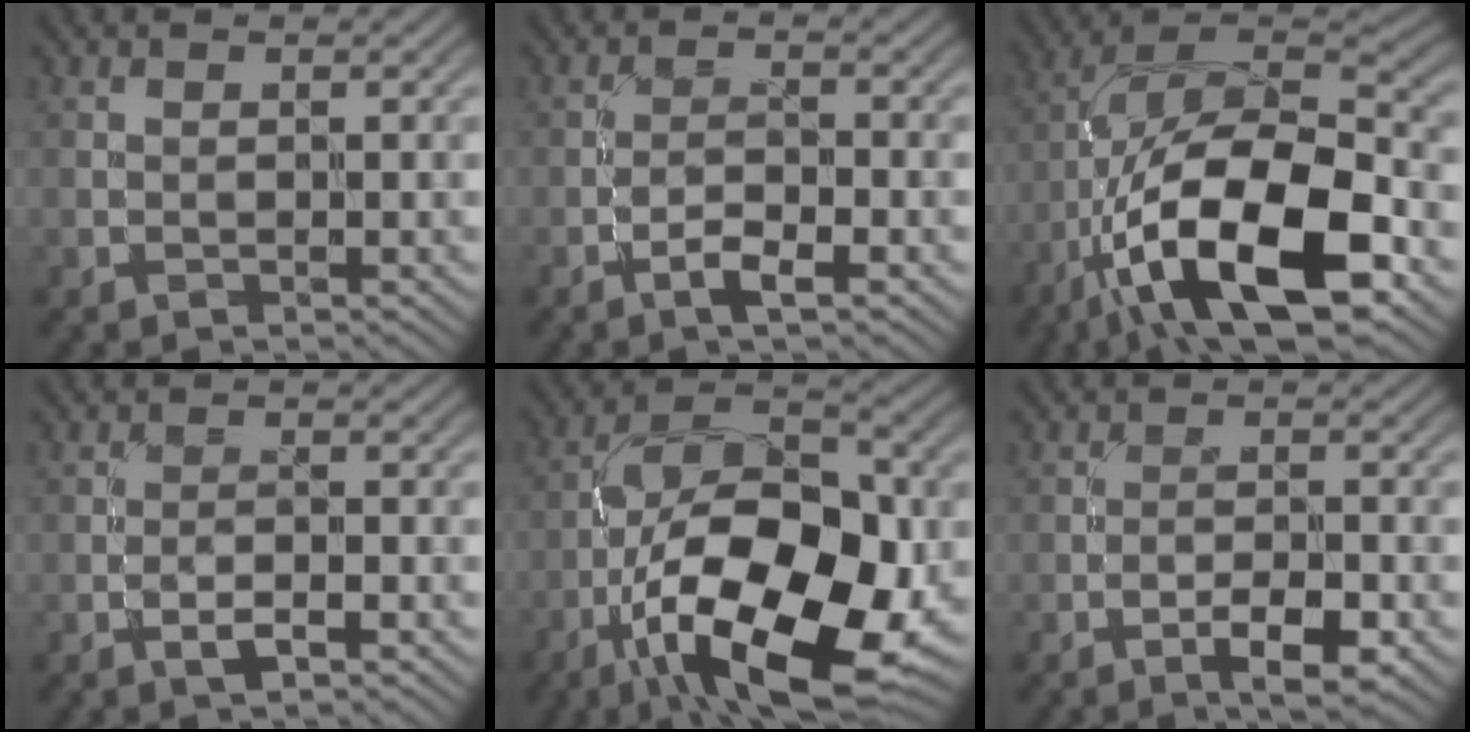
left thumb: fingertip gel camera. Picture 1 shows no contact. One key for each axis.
{"total": 2.6, "fx": -1.8, "fy": 0.6, "fz": 1.9, "tx": -0.037, "ty": 0.007, "tz": -0.037}
{"total": 18.1, "fx": -7.8, "fy": 7.3, "fz": 14.7, "tx": -0.266, "ty": 0.003, "tz": -0.146}
{"total": 1.7, "fx": -1.0, "fy": 0.4, "fz": 1.3, "tx": -0.023, "ty": 0.006, "tz": -0.019}
{"total": 18.2, "fx": -6.5, "fy": 8.5, "fz": 14.8, "tx": -0.239, "ty": 0.000, "tz": -0.120}
{"total": 4.0, "fx": -2.3, "fy": 1.1, "fz": 3.1, "tx": -0.052, "ty": 0.006, "tz": -0.037}